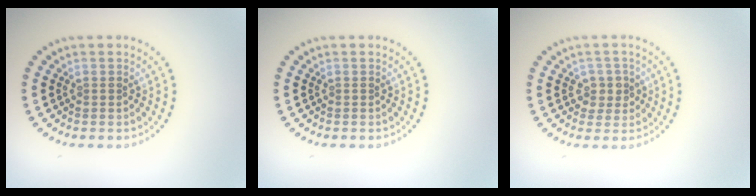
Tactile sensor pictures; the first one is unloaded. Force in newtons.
{"total": 0.0}
{"total": 1.7, "press": 1.6, "slide": 0.5}